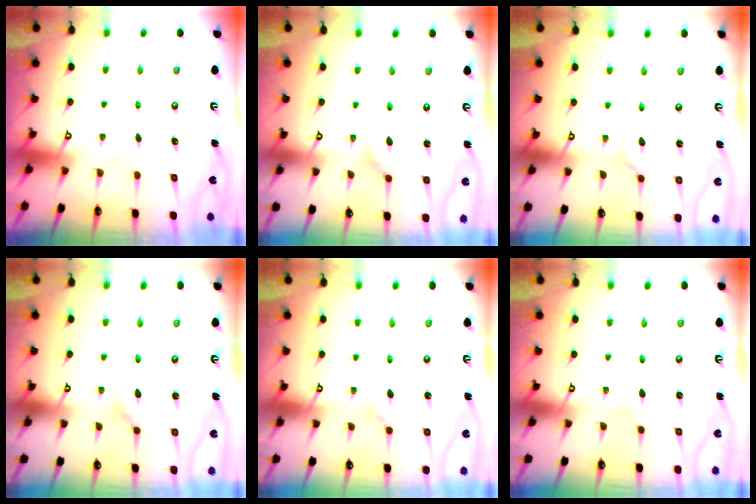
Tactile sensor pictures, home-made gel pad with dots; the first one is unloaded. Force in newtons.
{"total": 2.2, "press": 2.2, "slide": 0.3}
{"total": 2.9, "press": 2.8, "slide": 0.4}
{"total": 2.3, "press": 2.3, "slide": 0.1}
{"total": 2.6, "press": 2.6, "slide": 0.2}
{"total": 0.0}